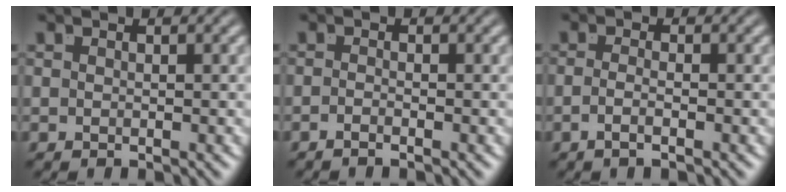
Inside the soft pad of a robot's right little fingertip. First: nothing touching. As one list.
[{"total": 1.4, "force": [-1.2, -0.6, 0.5], "torque": [-0.007, -0.005, -0.021]}, {"total": 2.0, "force": [-1.3, -0.5, 1.4], "torque": [-0.030, -0.010, -0.019]}]